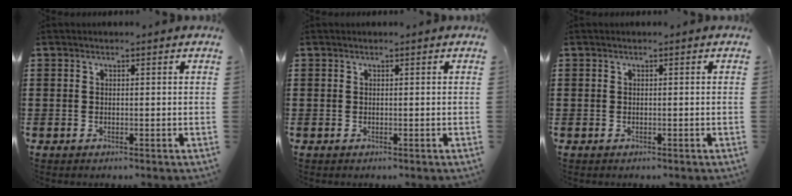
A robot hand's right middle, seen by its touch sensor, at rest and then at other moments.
{"total": 0.0}
{"total": 0.0}